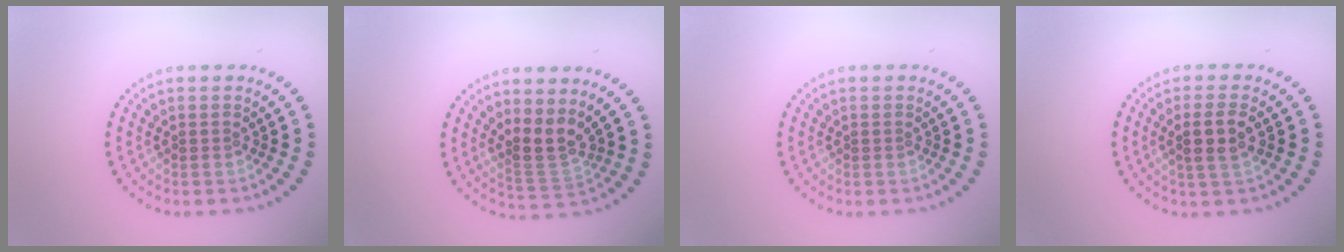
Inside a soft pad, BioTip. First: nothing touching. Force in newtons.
{"total": 2.8, "press": 2.2, "slide": 1.7}
{"total": 0.0}
{"total": 2.7, "press": 2.5, "slide": 1.0}